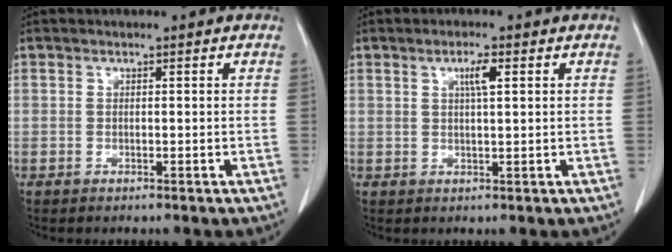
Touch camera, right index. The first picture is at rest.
{"total": 2.7, "force": [1.1, 0.2, 2.5], "torque": [-0.045, 0.000, 0.017]}